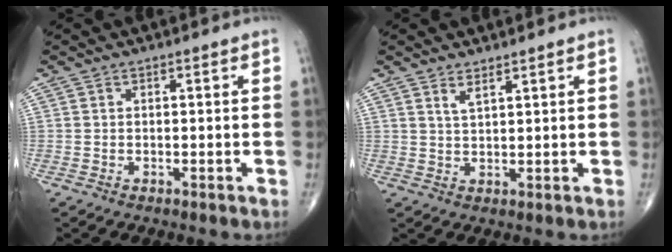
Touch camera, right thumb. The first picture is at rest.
{"total": 2.3, "force": [1.7, 0.6, 1.4], "torque": [-0.027, -0.017, 0.037]}